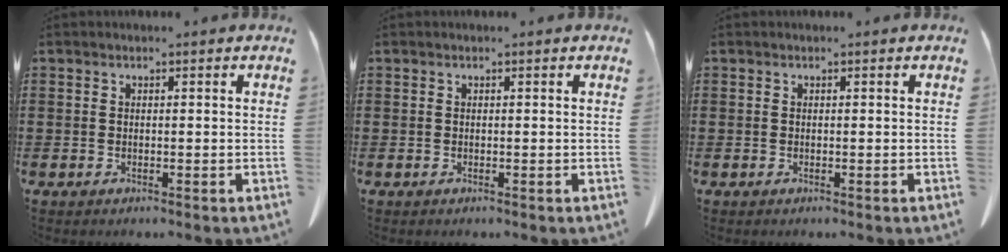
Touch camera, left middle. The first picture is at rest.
{"total": 0.0}
{"total": 0.0}